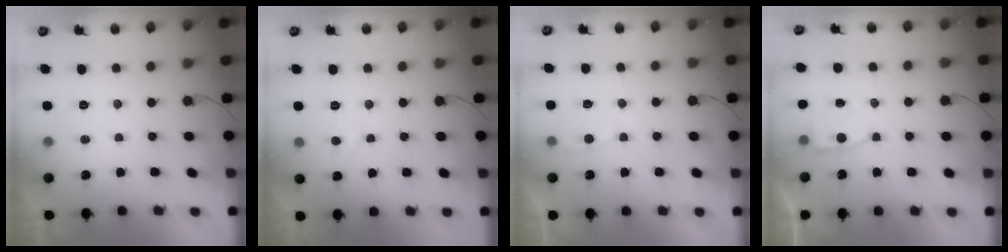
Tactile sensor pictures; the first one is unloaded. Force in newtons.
{"total": 3.0, "press": 3.0, "slide": 0.2}
{"total": 2.5, "press": 2.5, "slide": 0.3}
{"total": 3.5, "press": 3.5, "slide": 0.3}